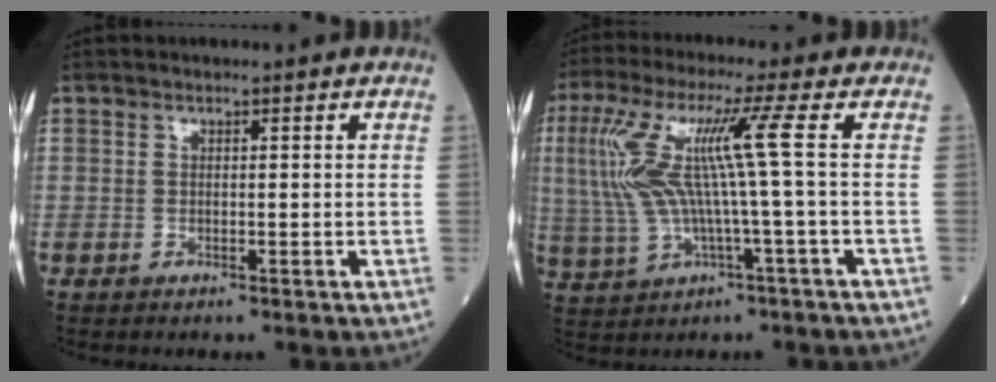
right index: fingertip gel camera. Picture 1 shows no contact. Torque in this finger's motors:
{"motor_torque": [1.78, 0.36, 0.84, 0.21]}